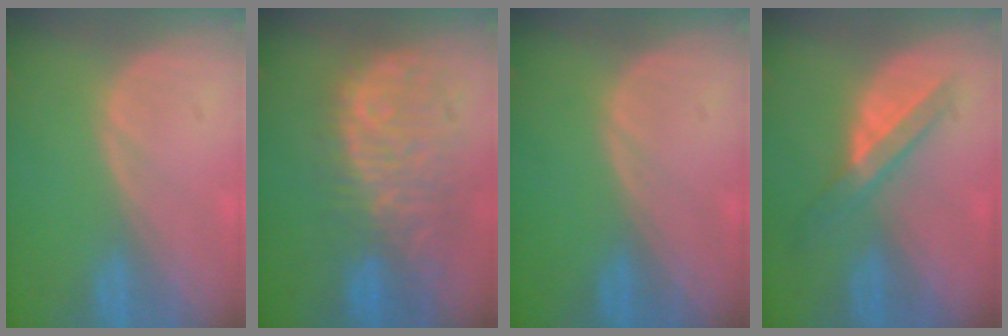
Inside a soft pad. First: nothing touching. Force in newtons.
{"total": 11.5, "press": 9.8, "slide": 5.9}
{"total": 0.0}
{"total": 5.9, "press": 5.3, "slide": 2.6}